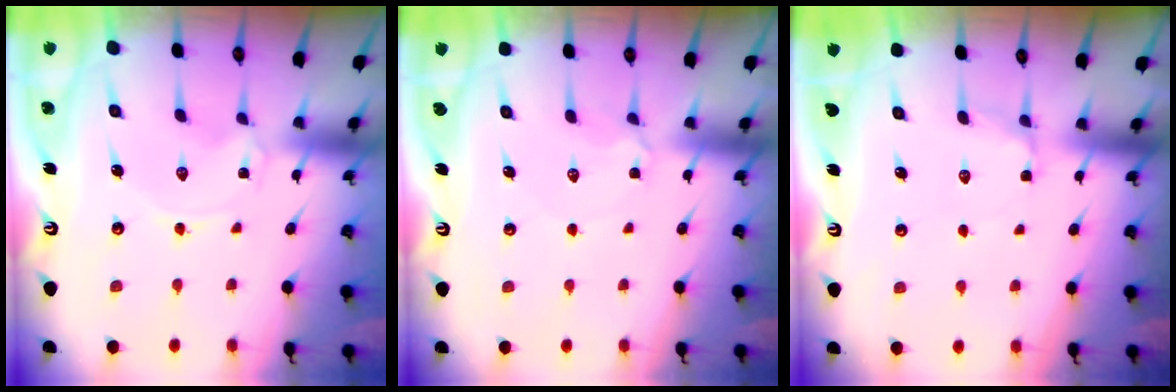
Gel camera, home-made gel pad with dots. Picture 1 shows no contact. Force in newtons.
{"total": 4.7, "press": 4.6, "slide": 0.6}
{"total": 2.9, "press": 2.5, "slide": 1.5}